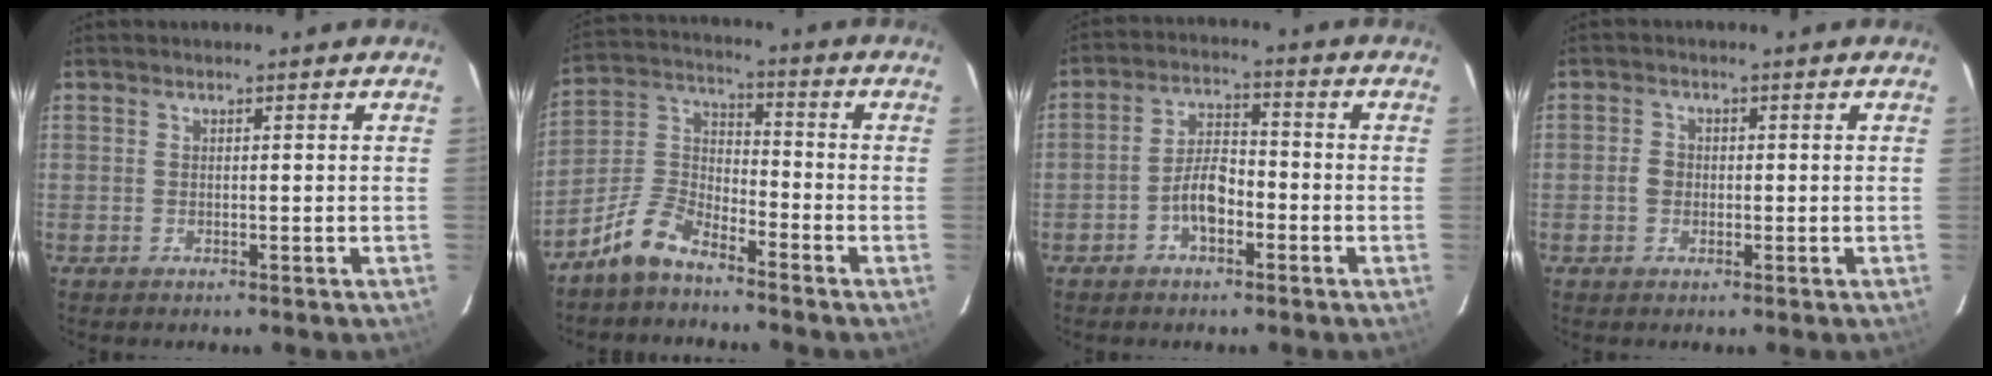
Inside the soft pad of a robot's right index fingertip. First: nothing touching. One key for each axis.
{"total": 8.7, "fx": -6.5, "fy": 3.6, "fz": 4.5, "tx": -0.115, "ty": 0.025, "tz": -0.136}
{"total": 6.1, "fx": -2.9, "fy": 3.0, "fz": 4.4, "tx": -0.087, "ty": 0.019, "tz": -0.048}
{"total": 2.3, "fx": -0.5, "fy": 2.0, "fz": 1.0, "tx": -0.018, "ty": 0.007, "tz": -0.012}